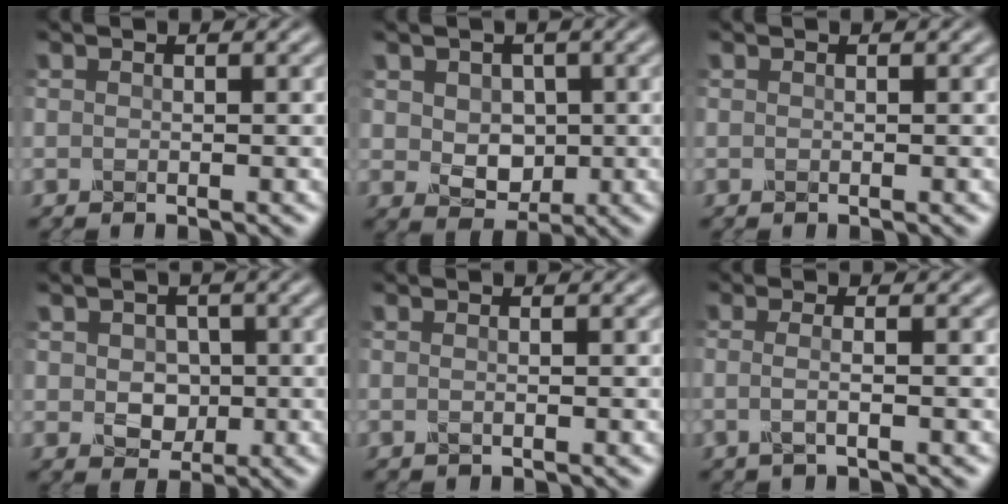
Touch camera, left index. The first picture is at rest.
{"total": 2.8, "force": [0.5, 2.4, 1.4], "torque": [-0.029, -0.008, 0.012]}
{"total": 0.0}
{"total": 2.4, "force": [0.1, 2.2, 0.8], "torque": [-0.005, -0.007, 0.000]}
{"total": 0.5, "force": [0.2, 0.3, 0.4], "torque": [0.006, -0.005, -0.009]}
{"total": 1.5, "force": [-0.3, 0.4, 1.4], "torque": [-0.025, -0.005, -0.016]}